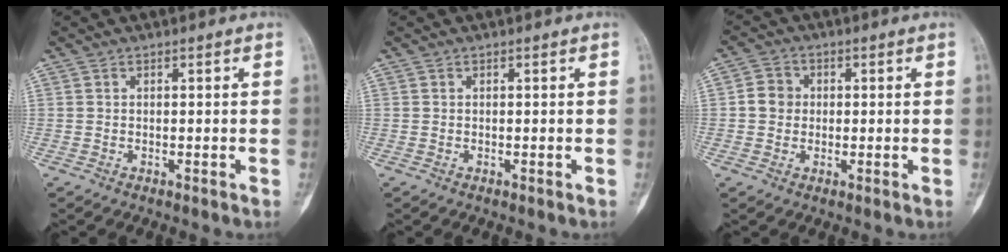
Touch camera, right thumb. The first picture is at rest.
{"total": 0.0}
{"total": 4.1, "force": [0.2, 3.8, 1.6], "torque": [-0.011, 0.007, -0.004]}